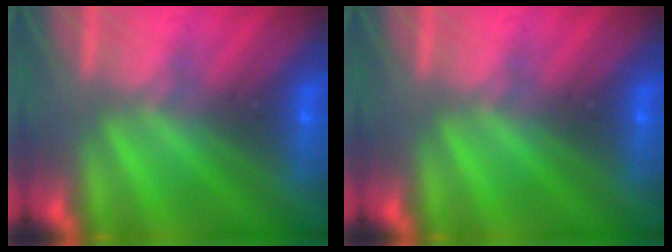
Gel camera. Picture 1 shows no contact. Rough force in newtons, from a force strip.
{"total": 0.0}